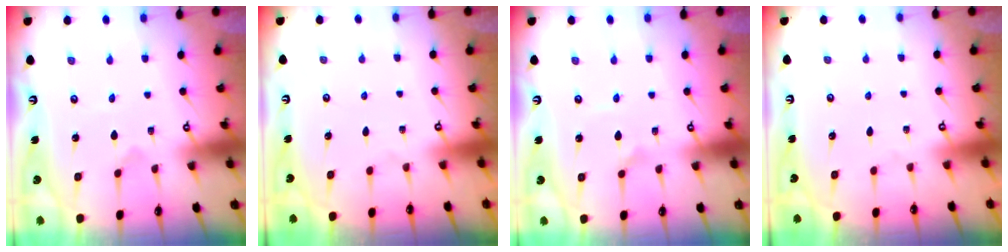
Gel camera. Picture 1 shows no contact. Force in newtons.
{"total": 0.0}
{"total": 1.8, "press": 1.8, "slide": 0.1}
{"total": 0.0}